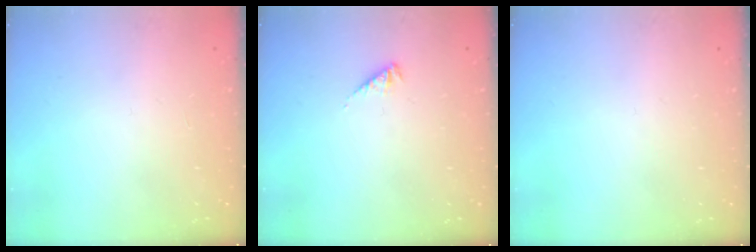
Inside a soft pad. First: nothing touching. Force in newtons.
{"total": 1.9, "press": 1.9, "slide": 0.4}
{"total": 0.0}